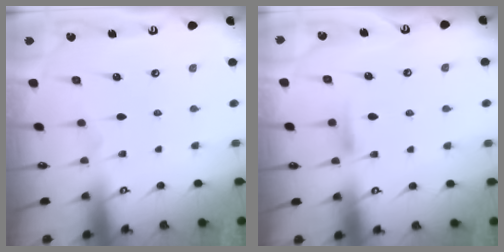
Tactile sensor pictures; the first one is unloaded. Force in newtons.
{"total": 5.4, "press": 5.4, "slide": 0.8}